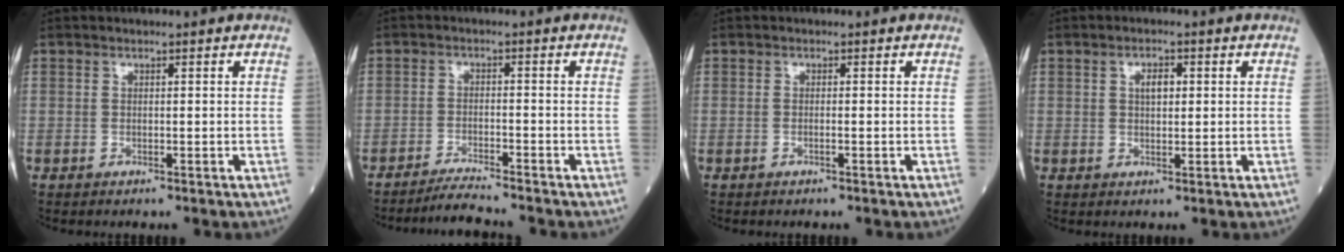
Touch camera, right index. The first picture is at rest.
{"total": 4.6, "force": [-4.4, -0.8, 1.1], "torque": [-0.022, -0.019, -0.078]}
{"total": 0.5, "force": [-0.2, 0.0, 0.5], "torque": [-0.012, 0.000, -0.003]}
{"total": 2.6, "force": [0.7, 1.2, 2.2], "torque": [-0.037, 0.003, 0.011]}